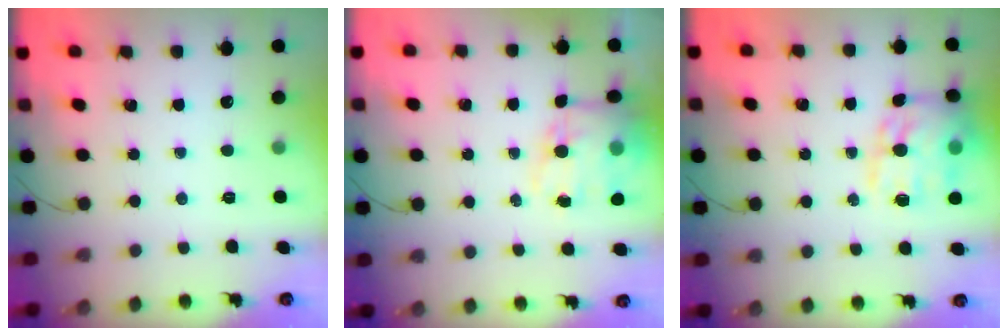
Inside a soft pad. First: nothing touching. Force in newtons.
{"total": 14.0, "press": 13.6, "slide": 3.6}
{"total": 18.1, "press": 17.9, "slide": 2.3}